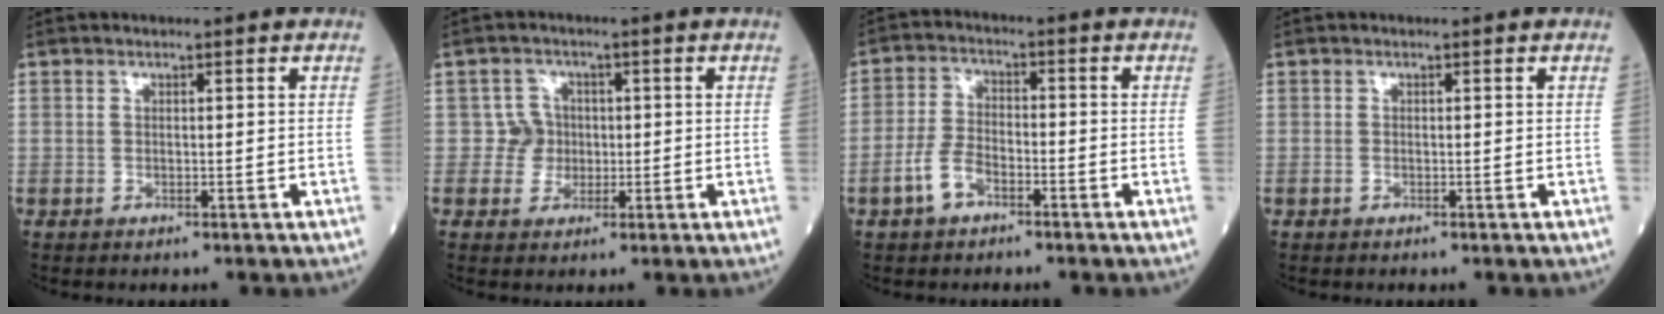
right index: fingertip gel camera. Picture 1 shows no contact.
{"total": 3.7, "force": [-0.1, 3.7, 0.1], "torque": [0.012, 0.008, -0.002]}
{"total": 5.0, "force": [-2.8, 2.6, 3.4], "torque": [-0.076, 0.007, -0.055]}
{"total": 0.0}